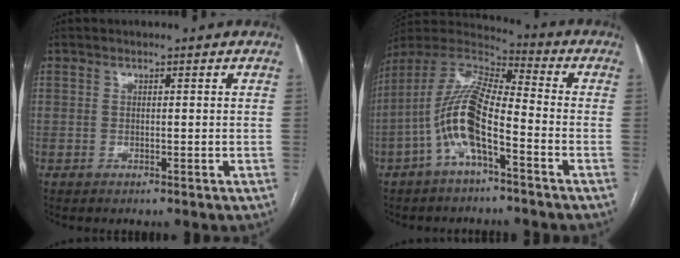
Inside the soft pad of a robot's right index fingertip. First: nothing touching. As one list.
[{"total": 12.7, "force": [-4.6, 3.0, 11.4], "torque": [-0.243, 0.017, -0.089]}]